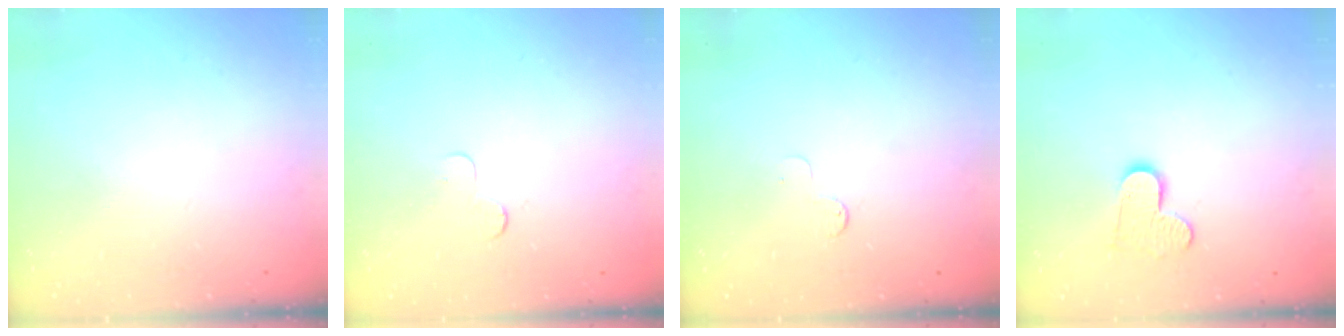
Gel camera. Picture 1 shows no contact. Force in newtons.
{"total": 2.3, "press": 2.3, "slide": 0.2}
{"total": 2.6, "press": 2.6, "slide": 0.3}
{"total": 8.5, "press": 8.5, "slide": 0.5}